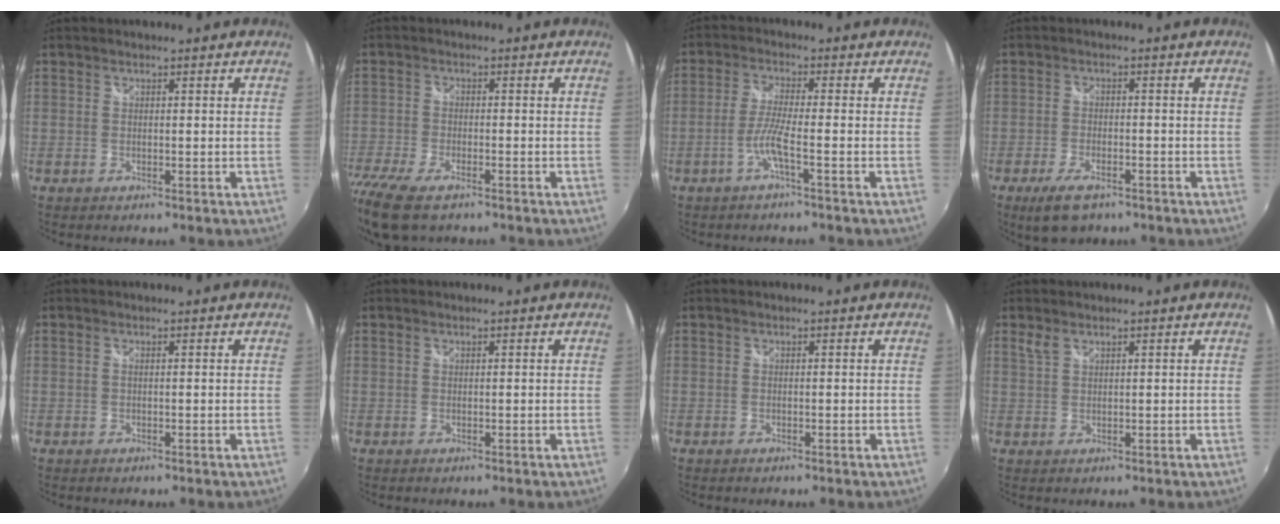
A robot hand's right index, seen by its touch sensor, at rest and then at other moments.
{"total": 13.9, "force": [-10.0, 5.3, 8.1], "torque": [-0.200, -0.063, -0.181]}
{"total": 4.4, "force": [-2.1, -0.6, 3.8], "torque": [-0.088, -0.002, -0.042]}
{"total": 6.6, "force": [-4.5, 2.7, 4.0], "torque": [-0.100, -0.015, -0.076]}
{"total": 0.0}
{"total": 0.0}
{"total": 0.0}
{"total": 1.7, "force": [1.2, 0.6, 1.0], "torque": [-0.020, 0.002, 0.025]}